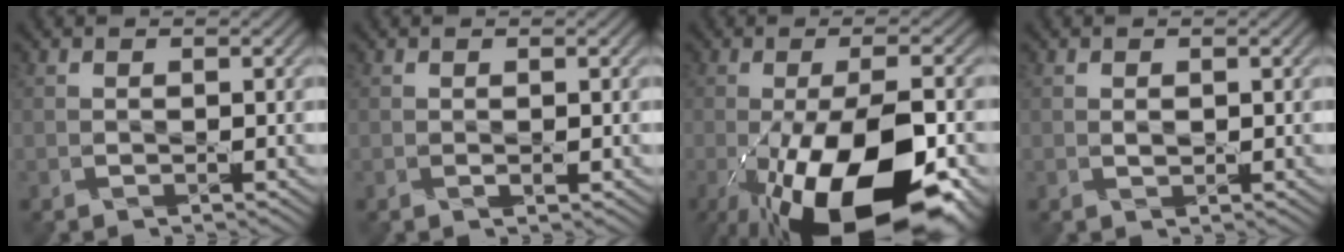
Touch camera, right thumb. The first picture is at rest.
{"total": 0.5, "force": [0.1, 0.2, 0.5], "torque": [-0.008, -0.003, 0.001]}
{"total": 17.7, "force": [-6.9, 6.9, 14.8], "torque": [-0.259, -0.021, -0.106]}
{"total": 0.7, "force": [0.3, 0.5, 0.5], "torque": [-0.009, -0.001, 0.004]}